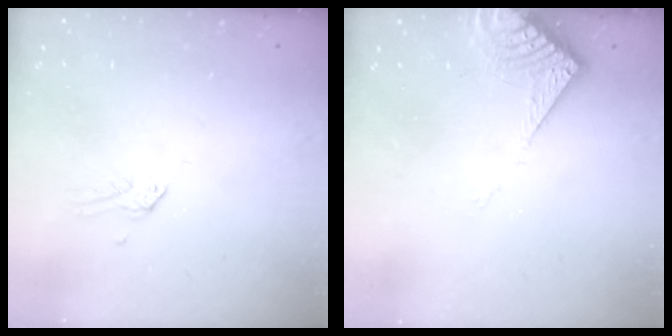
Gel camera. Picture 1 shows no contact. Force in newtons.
{"total": 7.2, "press": 7.1, "slide": 0.9}